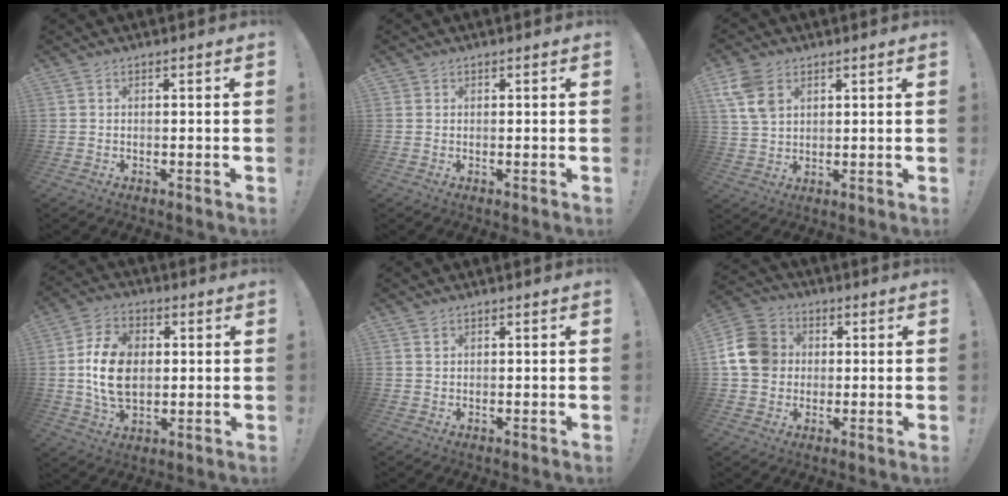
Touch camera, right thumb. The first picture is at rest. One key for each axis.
{"total": 0.8, "fx": 0.4, "fy": 0.6, "fz": 0.0, "tx": 0.000, "ty": 0.001, "tz": 0.008}
{"total": 9.2, "fx": 4.2, "fy": 6.2, "fz": 5.4, "tx": -0.110, "ty": -0.006, "tz": 0.082}
{"total": 14.9, "fx": 0.7, "fy": 10.5, "fz": 10.5, "tx": -0.182, "ty": 0.004, "tz": 0.012}
{"total": 0.9, "fx": 0.5, "fy": 0.7, "fz": 0.2, "tx": 0.011, "ty": -0.006, "tz": 0.006}
{"total": 13.5, "fx": 1.6, "fy": 11.8, "fz": 6.5, "tx": -0.106, "ty": 0.007, "tz": 0.036}